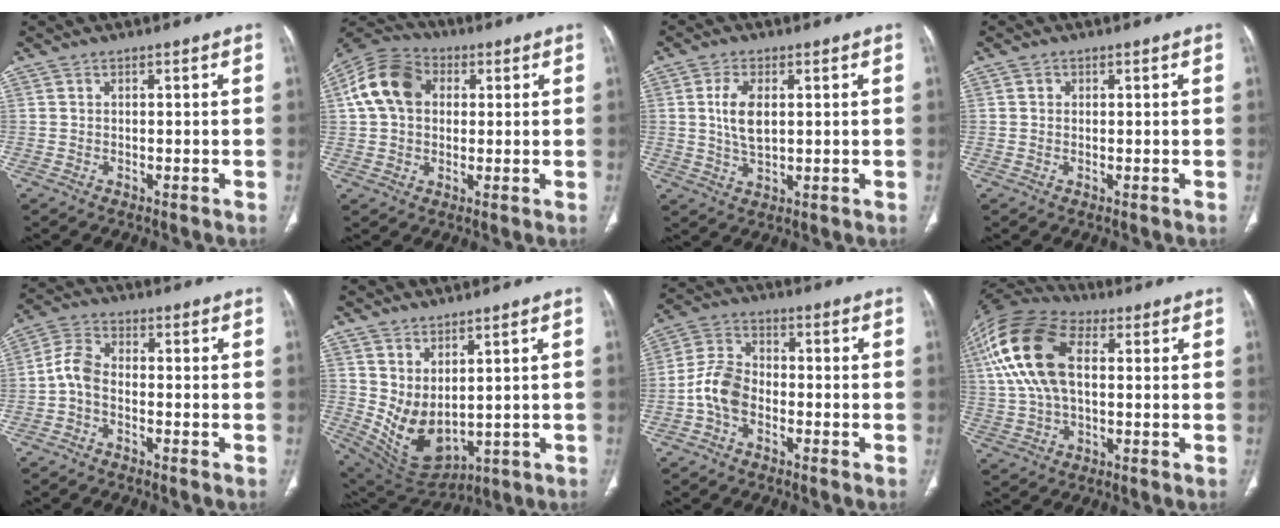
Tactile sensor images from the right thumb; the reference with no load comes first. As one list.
[{"total": 12.0, "force": [2.4, 9.0, 7.6], "torque": [-0.132, 0.023, 0.033]}, {"total": 6.0, "force": [1.2, 3.1, 5.1], "torque": [-0.099, -0.006, 0.025]}, {"total": 0.7, "force": [0.2, 0.6, 0.0], "torque": [0.005, 0.002, 0.004]}, {"total": 4.8, "force": [-1.4, 2.9, 3.6], "torque": [-0.074, 0.021, -0.039]}, {"total": 9.7, "force": [2.7, 5.3, 7.7], "torque": [-0.132, -0.032, 0.082]}, {"total": 7.2, "force": [-2.4, 4.8, 4.8], "torque": [-0.087, 0.026, -0.059]}, {"total": 17.9, "force": [4.0, 10.1, 14.3], "torque": [-0.301, 0.021, 0.067]}]